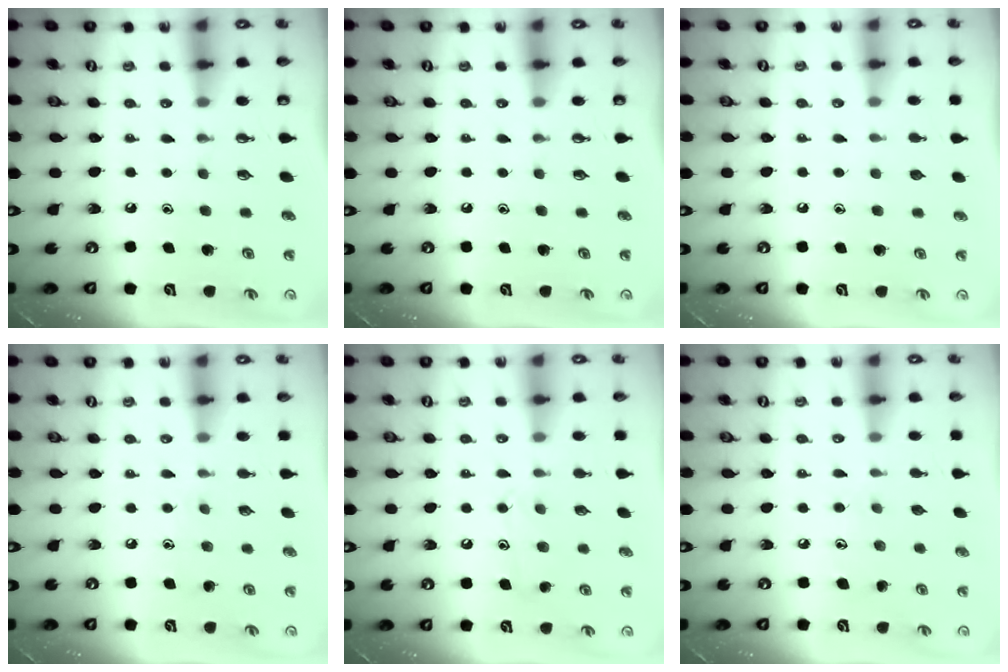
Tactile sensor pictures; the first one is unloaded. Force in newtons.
{"total": 0.0}
{"total": 0.5, "press": 0.5, "slide": 0.1}
{"total": 6.9, "press": 6.9, "slide": 0.6}
{"total": 10.3, "press": 10.3, "slide": 0.7}
{"total": 6.2, "press": 6.1, "slide": 0.4}